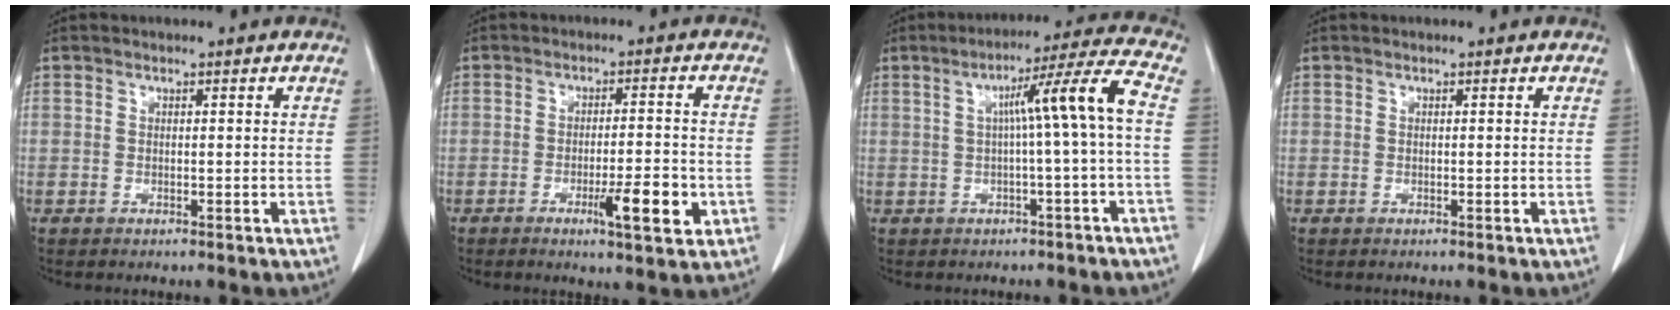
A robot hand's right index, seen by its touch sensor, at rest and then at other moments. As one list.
[{"total": 7.1, "force": [-2.8, 1.0, 6.4], "torque": [-0.098, -0.006, -0.038]}, {"total": 8.8, "force": [0.2, -1.4, 8.6], "torque": [-0.131, 0.020, 0.008]}, {"total": 0.0}]